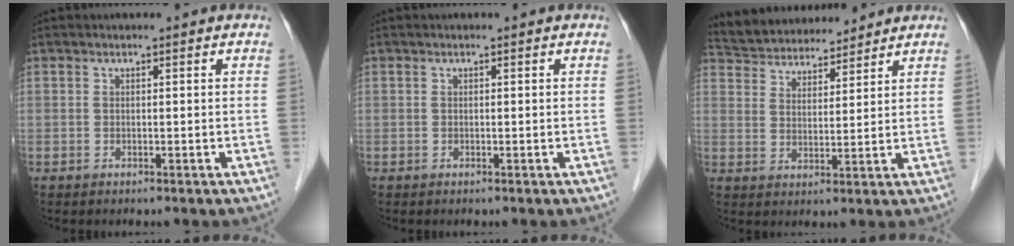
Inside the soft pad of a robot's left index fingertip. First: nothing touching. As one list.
[{"total": 0.0}, {"total": 12.9, "force": [12.1, 3.0, 3.3], "torque": [-0.060, 0.027, 0.203]}]